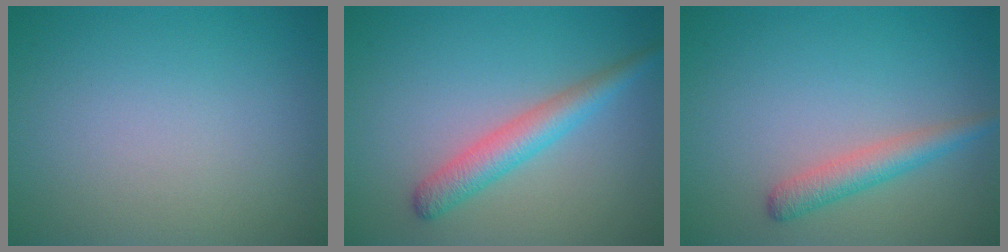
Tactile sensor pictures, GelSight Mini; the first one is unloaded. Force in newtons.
{"total": 3.3, "press": 3.3, "slide": 0.2}
{"total": 2.6, "press": 2.6, "slide": 0.0}